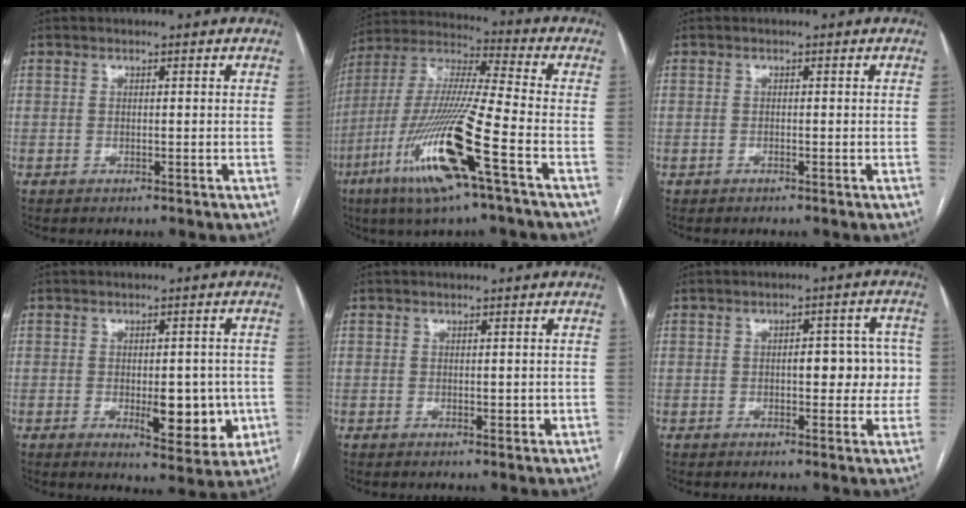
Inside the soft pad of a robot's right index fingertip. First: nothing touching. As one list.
[{"total": 18.8, "force": [-8.3, 0.6, 16.9], "torque": [-0.372, -0.033, -0.163]}, {"total": 0.0}, {"total": 9.1, "force": [-1.9, 3.7, 8.1], "torque": [-0.093, -0.004, -0.015]}, {"total": 1.4, "force": [0.0, 0.9, 1.2], "torque": [-0.014, -0.001, 0.002]}, {"total": 7.6, "force": [0.0, 3.6, 6.6], "torque": [-0.067, 0.028, 0.003]}]